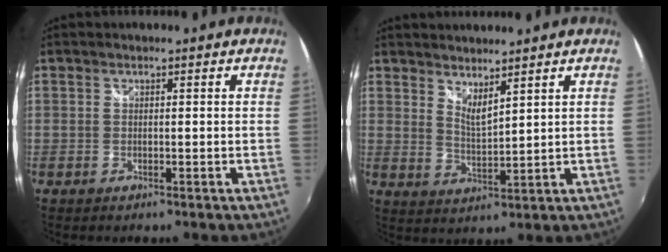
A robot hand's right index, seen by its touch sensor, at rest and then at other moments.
{"total": 4.5, "force": [3.9, 0.4, 2.2], "torque": [-0.036, -0.009, 0.065]}